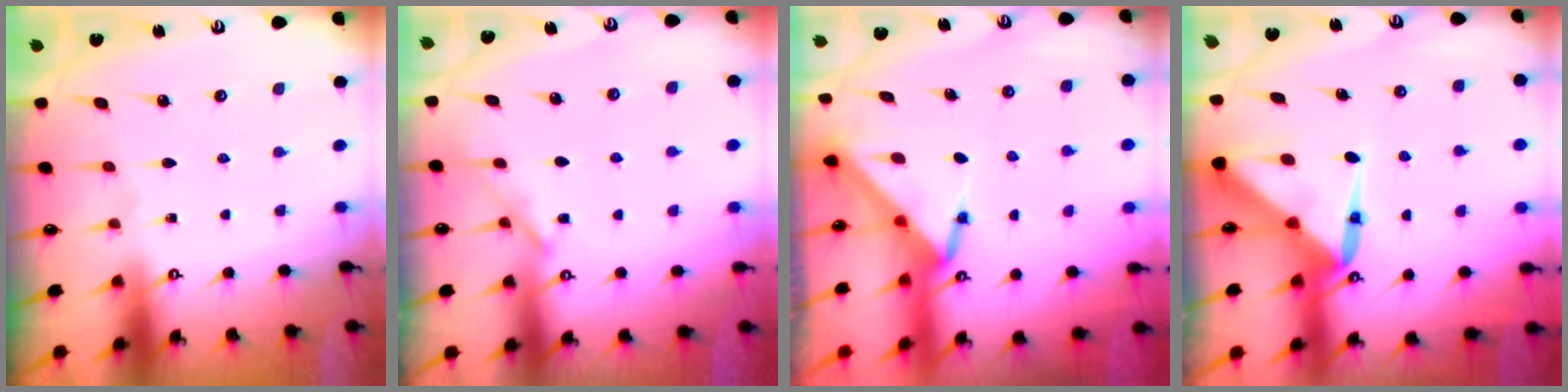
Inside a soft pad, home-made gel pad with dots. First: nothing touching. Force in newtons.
{"total": 3.1, "press": 3.0, "slide": 0.6}
{"total": 3.4, "press": 3.4, "slide": 0.1}
{"total": 8.4, "press": 8.4, "slide": 0.7}